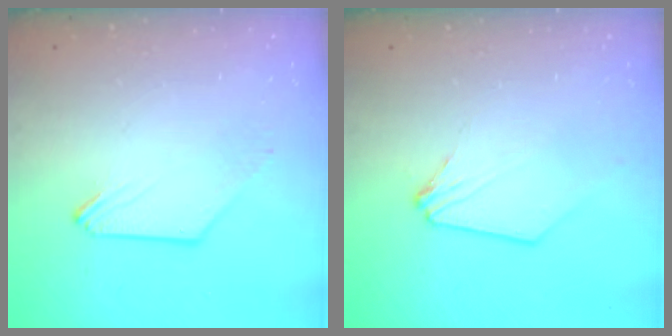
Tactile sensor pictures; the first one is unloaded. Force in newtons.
{"total": 0.7, "press": 0.7, "slide": 0.0}